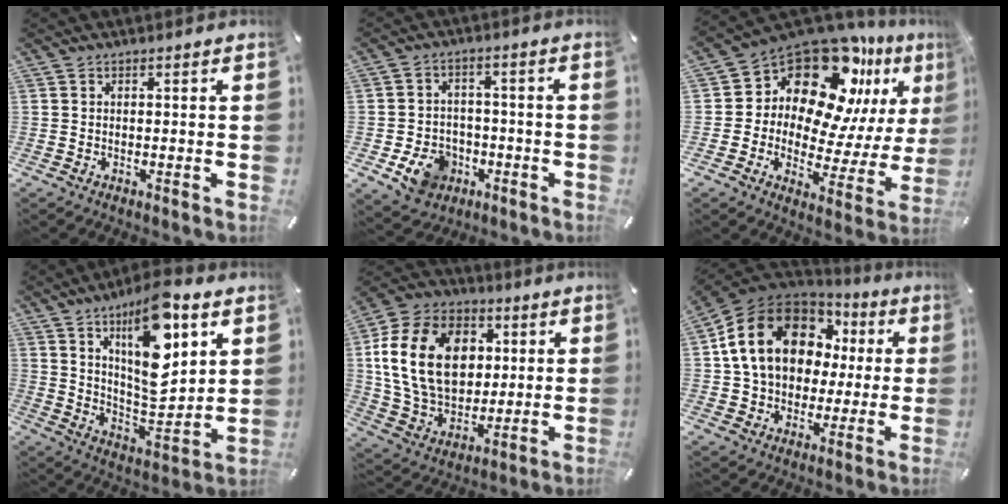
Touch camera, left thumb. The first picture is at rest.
{"total": 9.5, "force": [-3.9, 7.6, 4.0], "torque": [-0.080, 0.027, -0.071]}
{"total": 16.8, "force": [11.3, 9.7, 7.8], "torque": [-0.129, -0.111, 0.192]}
{"total": 18.4, "force": [9.4, 7.5, 14.0], "torque": [-0.232, -0.049, 0.152]}
{"total": 19.9, "force": [3.7, 15.1, 12.5], "torque": [-0.263, 0.001, 0.067]}
{"total": 18.8, "force": [4.7, 14.9, 10.4], "torque": [-0.221, -0.007, 0.087]}